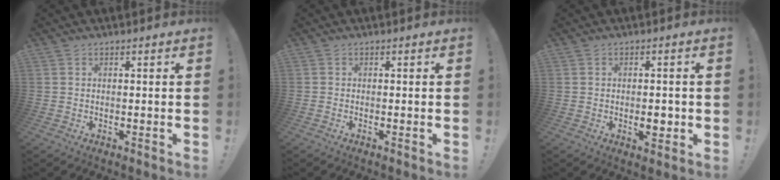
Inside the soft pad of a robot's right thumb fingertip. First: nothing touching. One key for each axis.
{"total": 0.6, "fx": -0.4, "fy": -0.2, "fz": 0.3, "tx": -0.012, "ty": 0.001, "tz": -0.006}
{"total": 3.5, "fx": -0.9, "fy": 1.8, "fz": 2.8, "tx": -0.028, "ty": -0.001, "tz": -0.018}